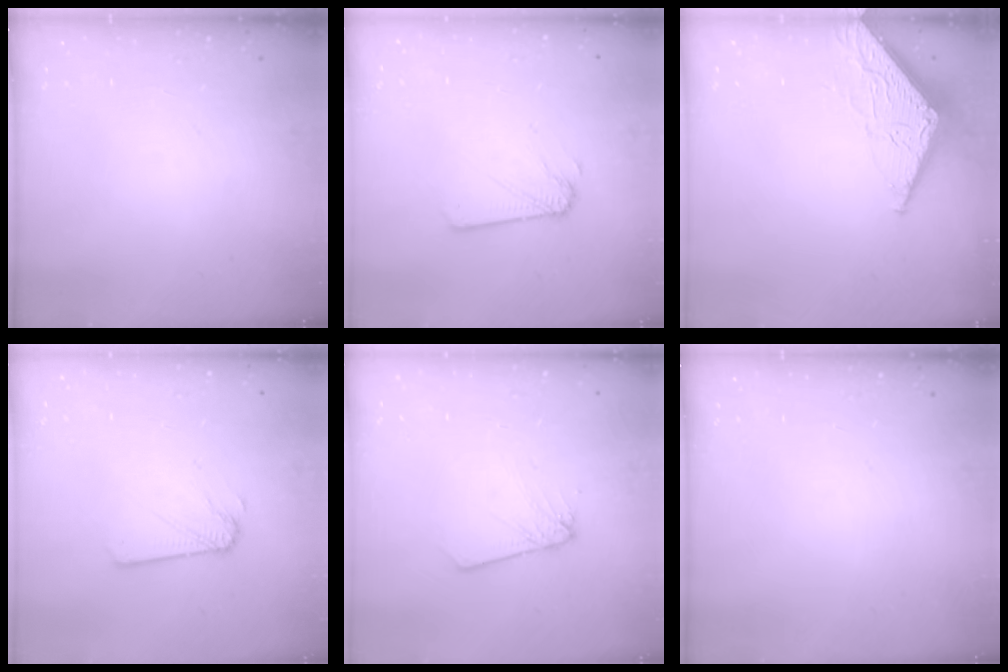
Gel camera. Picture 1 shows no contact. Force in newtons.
{"total": 2.2, "press": 2.2, "slide": 0.1}
{"total": 6.4, "press": 6.4, "slide": 0.8}
{"total": 2.2, "press": 2.2, "slide": 0.1}
{"total": 2.7, "press": 2.7, "slide": 0.2}
{"total": 0.0}